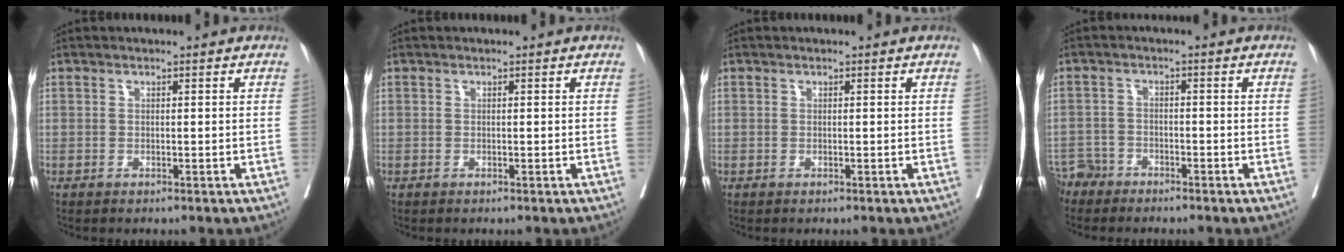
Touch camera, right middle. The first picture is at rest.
{"total": 0.0}
{"total": 0.0}
{"total": 3.7, "force": [-3.5, 1.3, -0.2], "torque": [0.004, -0.003, -0.069]}